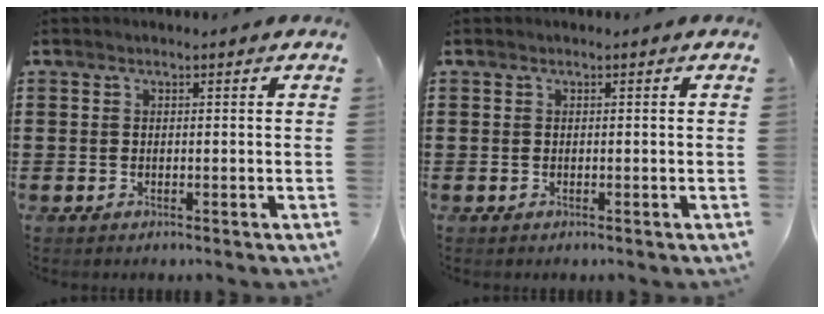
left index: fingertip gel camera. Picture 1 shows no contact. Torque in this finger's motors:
{"motor_torque": [-0.02, -0.02, -0.01, 0.00]}